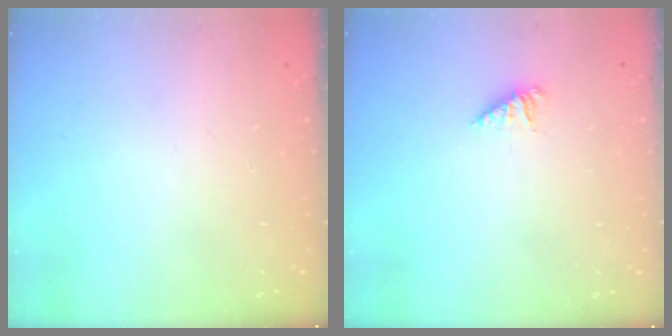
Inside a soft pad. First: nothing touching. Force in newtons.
{"total": 2.4, "press": 2.4, "slide": 0.1}